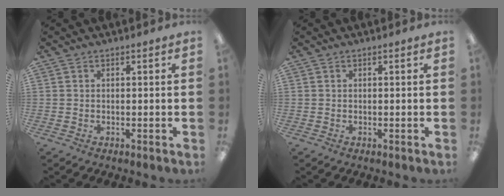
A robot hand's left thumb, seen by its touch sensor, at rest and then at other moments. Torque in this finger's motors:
{"motor_torque": [0.00, 0.01, 0.03, -0.03, 0.00]}